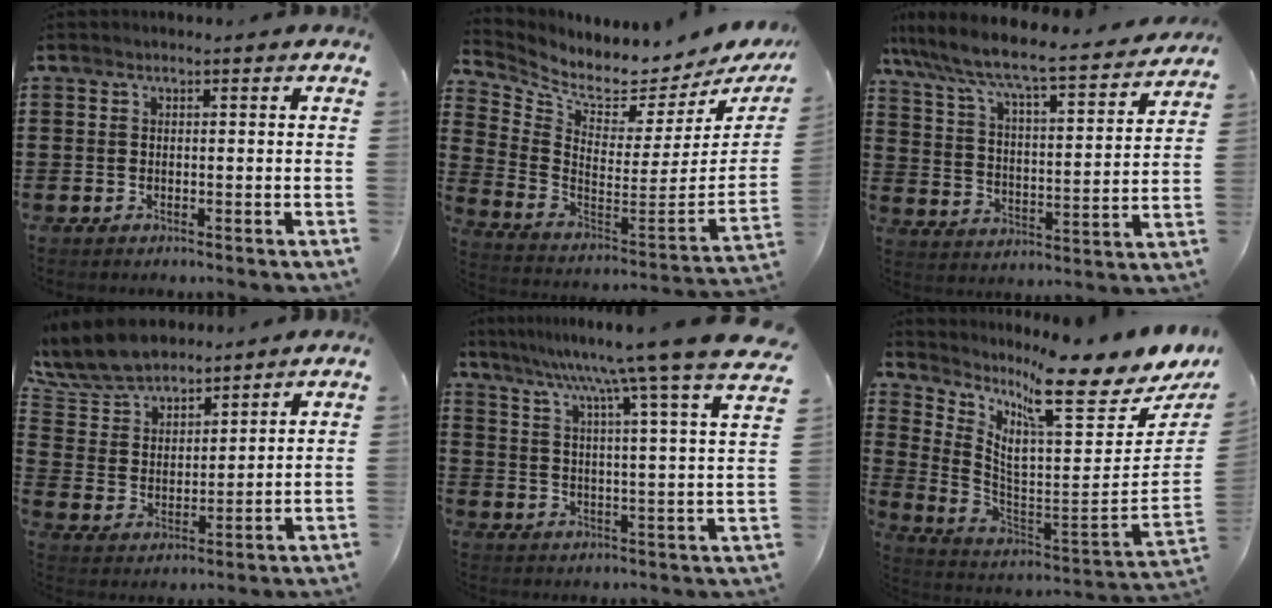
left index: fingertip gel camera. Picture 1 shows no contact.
{"total": 3.9, "force": [3.3, 1.2, 1.8], "torque": [-0.060, -0.052, 0.051]}
{"total": 6.3, "force": [5.7, 0.3, 2.8], "torque": [-0.083, -0.053, 0.086]}
{"total": 8.7, "force": [8.0, 2.5, 2.5], "torque": [-0.086, -0.028, 0.148]}
{"total": 9.0, "force": [7.9, -2.2, 3.5], "torque": [-0.095, -0.068, 0.122]}
{"total": 10.3, "force": [7.3, 0.0, 7.3], "torque": [-0.155, -0.076, 0.110]}